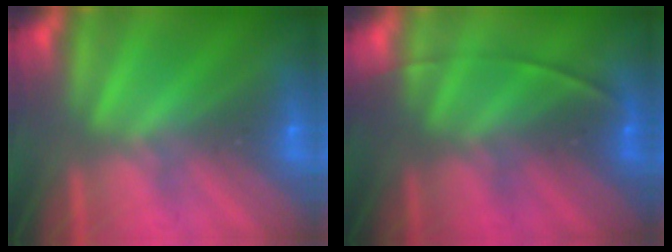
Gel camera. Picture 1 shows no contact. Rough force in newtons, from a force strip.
{"total": 1.8}